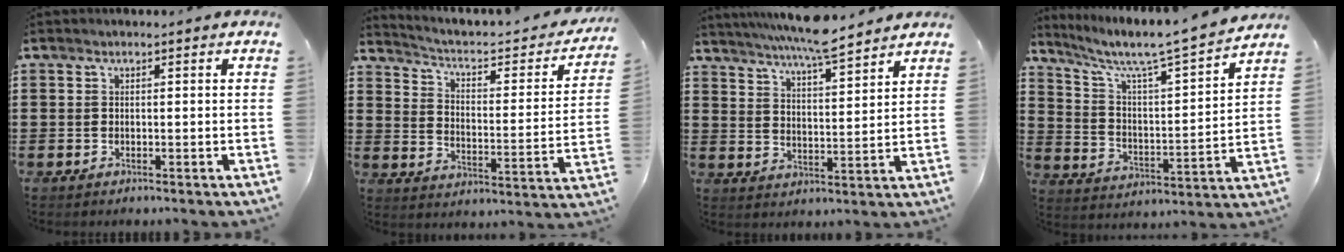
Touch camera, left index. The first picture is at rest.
{"total": 3.1, "force": [2.2, 0.9, 1.9], "torque": [-0.055, -0.025, 0.025]}
{"total": 6.3, "force": [5.8, -0.5, 2.3], "torque": [-0.064, -0.034, 0.101]}
{"total": 6.1, "force": [5.3, 0.1, 3.0], "torque": [-0.084, -0.048, 0.081]}